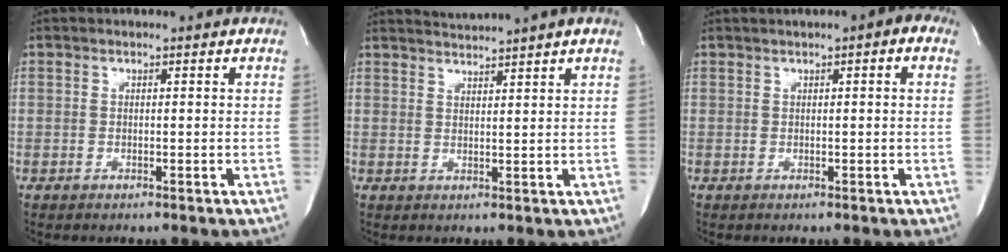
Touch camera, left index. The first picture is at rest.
{"total": 4.0, "force": [3.6, -1.7, 0.6], "torque": [-0.010, -0.003, 0.059]}
{"total": 3.2, "force": [1.3, 0.6, 2.8], "torque": [-0.039, 0.011, 0.012]}